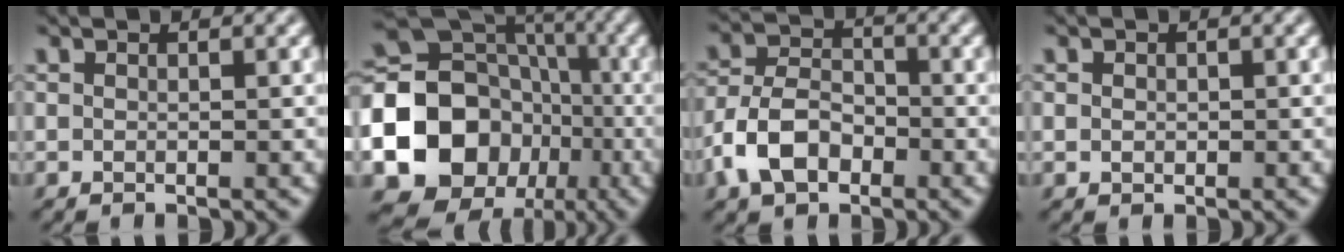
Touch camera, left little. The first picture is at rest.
{"total": 19.9, "force": [-5.2, 17.3, 8.1], "torque": [-0.179, -0.012, -0.116]}
{"total": 5.5, "force": [-2.7, 3.5, 3.2], "torque": [-0.066, 0.003, -0.058]}
{"total": 0.7, "force": [0.0, 0.6, 0.2], "torque": [-0.002, -0.001, 0.000]}